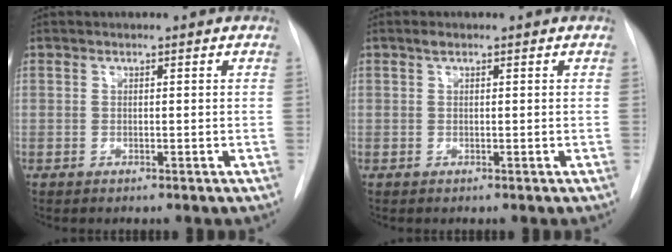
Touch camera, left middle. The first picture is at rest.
{"total": 0.7, "force": [0.5, 0.3, 0.4], "torque": [-0.007, 0.006, 0.009]}